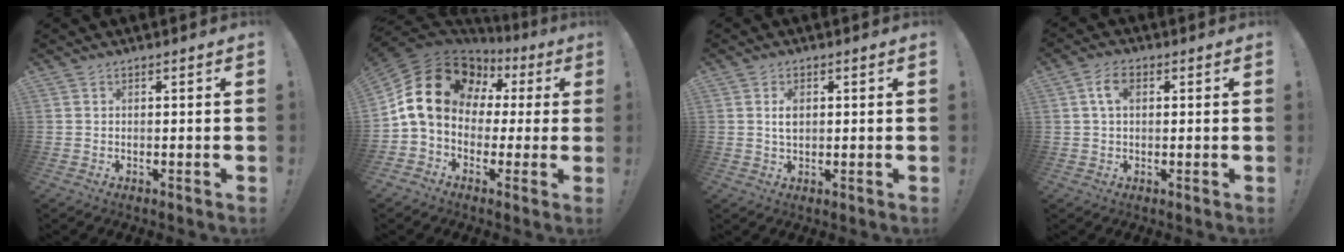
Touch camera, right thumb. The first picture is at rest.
{"total": 18.4, "force": [5.1, 13.8, 11.1], "torque": [-0.188, -0.012, 0.106]}
{"total": 3.2, "force": [0.5, 2.0, 2.5], "torque": [-0.035, -0.001, 0.003]}
{"total": 5.4, "force": [1.6, 3.2, 4.1], "torque": [-0.073, 0.007, 0.028]}